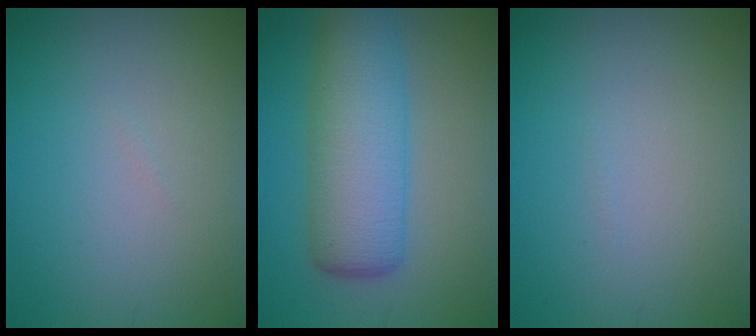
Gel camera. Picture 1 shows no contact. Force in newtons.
{"total": 7.8, "press": 7.8, "slide": 0.4}
{"total": 0.0}